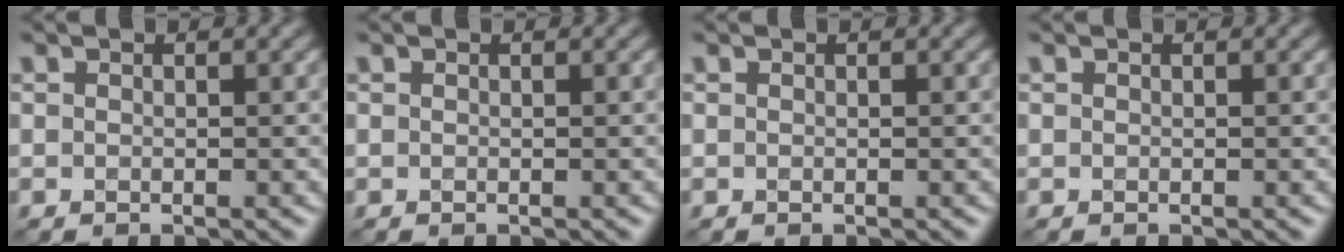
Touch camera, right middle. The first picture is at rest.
{"total": 0.0}
{"total": 0.0}
{"total": 0.0}